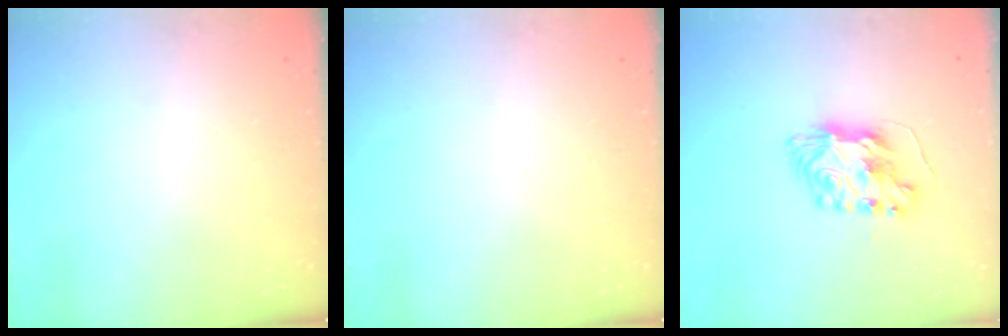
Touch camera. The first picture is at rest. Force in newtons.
{"total": 0.0}
{"total": 8.6, "press": 8.5, "slide": 0.7}